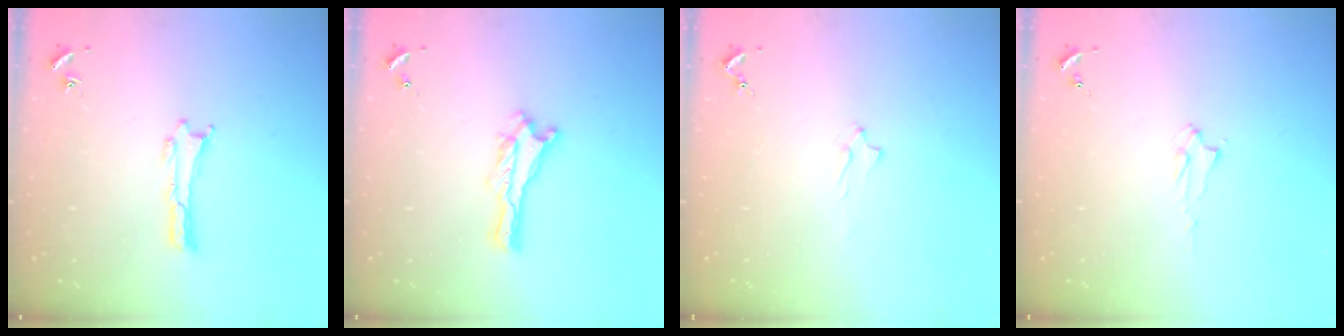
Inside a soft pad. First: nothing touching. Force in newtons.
{"total": 0.0}
{"total": 2.0, "press": 2.0, "slide": 0.4}
{"total": 2.0, "press": 2.0, "slide": 0.2}